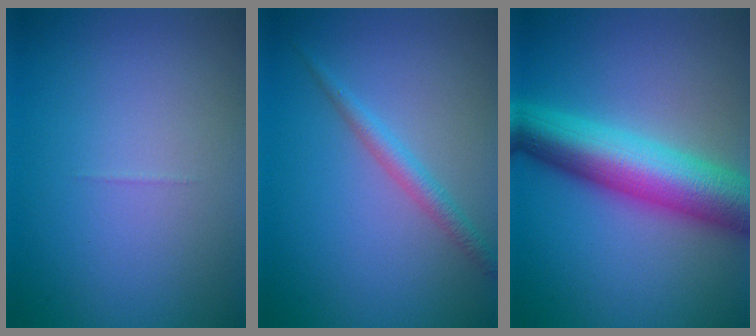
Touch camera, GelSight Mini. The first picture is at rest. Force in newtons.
{"total": 1.9, "press": 1.9, "slide": 0.1}
{"total": 9.6, "press": 9.6, "slide": 0.1}